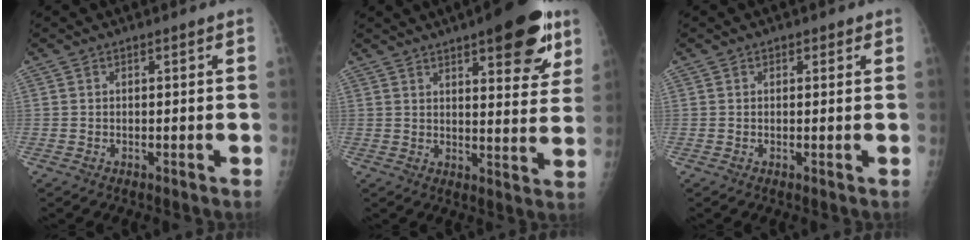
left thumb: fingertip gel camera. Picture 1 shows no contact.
{"total": 16.0, "force": [9.2, 5.2, 12.1], "torque": [-0.123, -0.036, 0.121]}
{"total": 1.0, "force": [0.6, 0.8, 0.4], "torque": [0.007, -0.001, 0.004]}